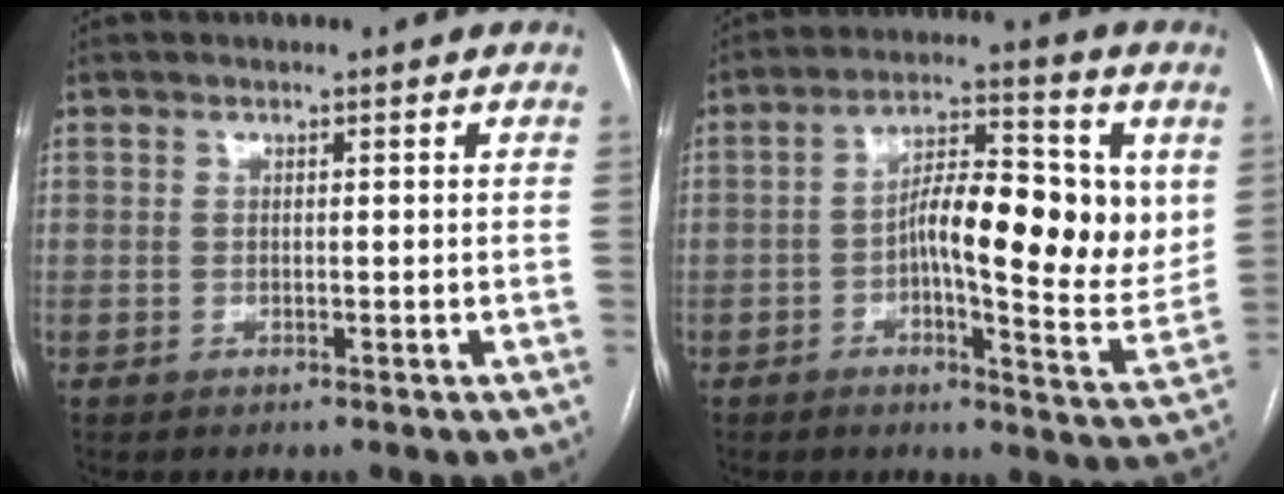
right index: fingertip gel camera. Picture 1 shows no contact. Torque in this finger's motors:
{"motor_torque": [0.74, -0.13, 0.54, 0.12]}